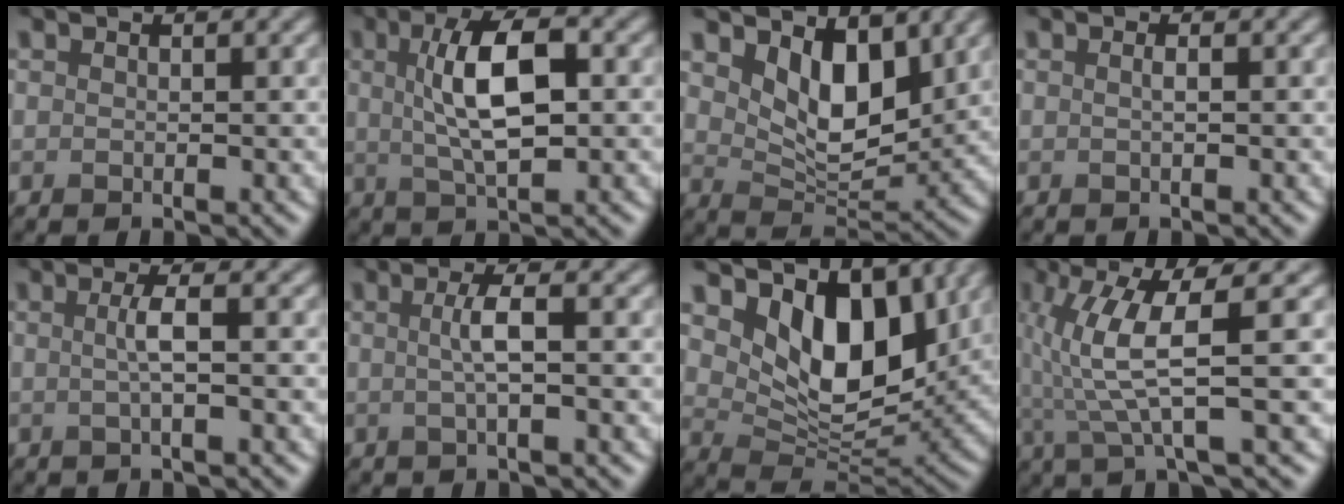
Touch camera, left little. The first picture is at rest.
{"total": 6.5, "force": [0.9, 2.4, 6.0], "torque": [-0.111, 0.010, 0.015]}
{"total": 5.8, "force": [2.6, 3.3, 4.0], "torque": [-0.080, -0.018, 0.043]}
{"total": 0.8, "force": [0.1, 0.2, 0.8], "torque": [-0.012, 0.002, -0.001]}
{"total": 2.2, "force": [0.0, 0.4, 2.2], "torque": [-0.042, 0.002, -0.002]}
{"total": 2.5, "force": [0.1, 0.5, 2.5], "torque": [-0.047, 0.005, -0.001]}
{"total": 8.8, "force": [3.4, 5.3, 6.1], "torque": [-0.104, -0.017, 0.055]}
{"total": 6.6, "force": [0.6, 1.2, 6.4], "torque": [-0.126, 0.007, 0.013]}